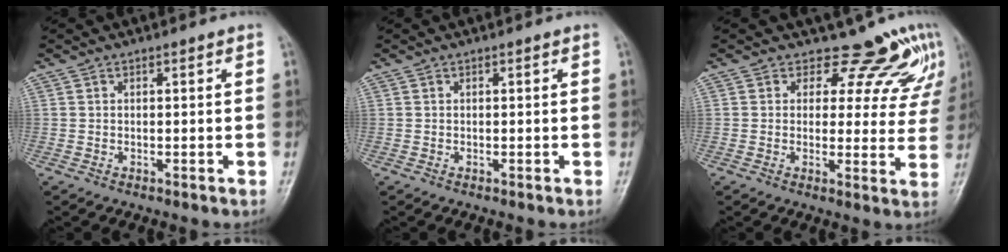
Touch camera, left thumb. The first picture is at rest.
{"total": 0.0}
{"total": 10.0, "force": [8.6, 4.6, 1.7], "torque": [0.026, -0.063, 0.085]}